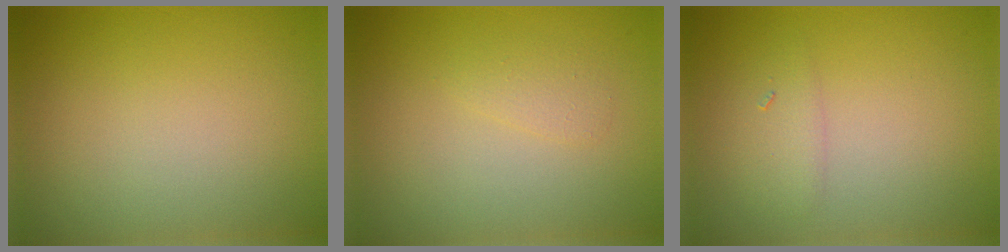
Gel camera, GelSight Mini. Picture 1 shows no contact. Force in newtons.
{"total": 1.0, "press": 1.0, "slide": 0.0}
{"total": 1.3, "press": 1.3, "slide": 0.1}